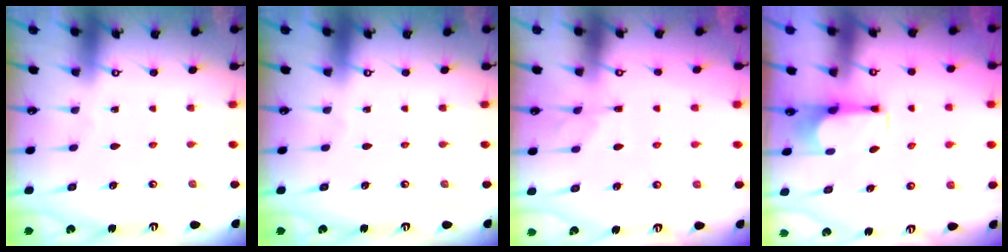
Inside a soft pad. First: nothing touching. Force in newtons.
{"total": 0.0}
{"total": 1.1, "press": 0.3, "slide": 1.1}
{"total": 2.8, "press": 2.6, "slide": 0.8}